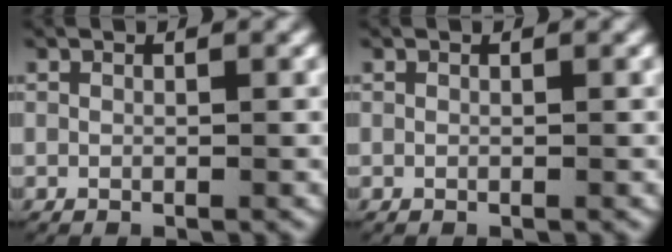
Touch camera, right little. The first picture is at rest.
{"total": 0.0}